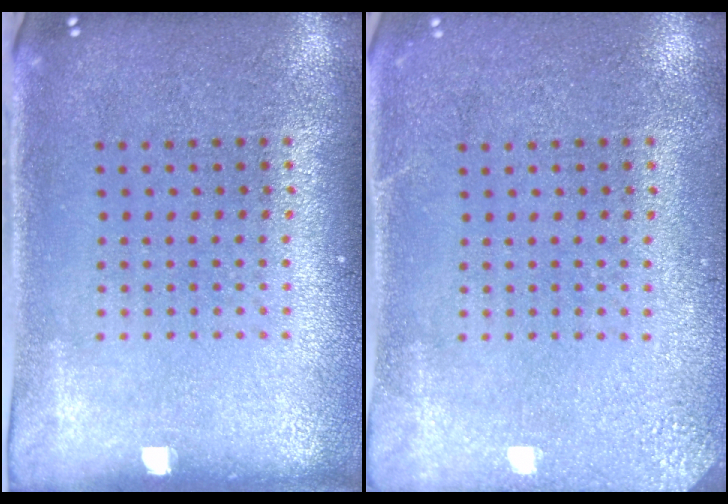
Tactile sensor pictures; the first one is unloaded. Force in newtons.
{"total": 2.5, "press": 2.4, "slide": 0.3}